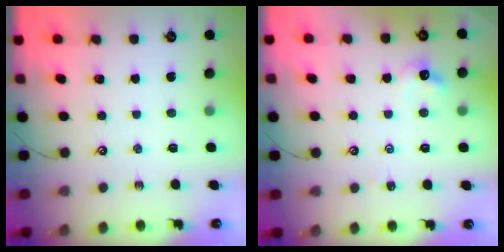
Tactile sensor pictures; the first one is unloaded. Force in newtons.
{"total": 3.3, "press": 3.2, "slide": 0.7}